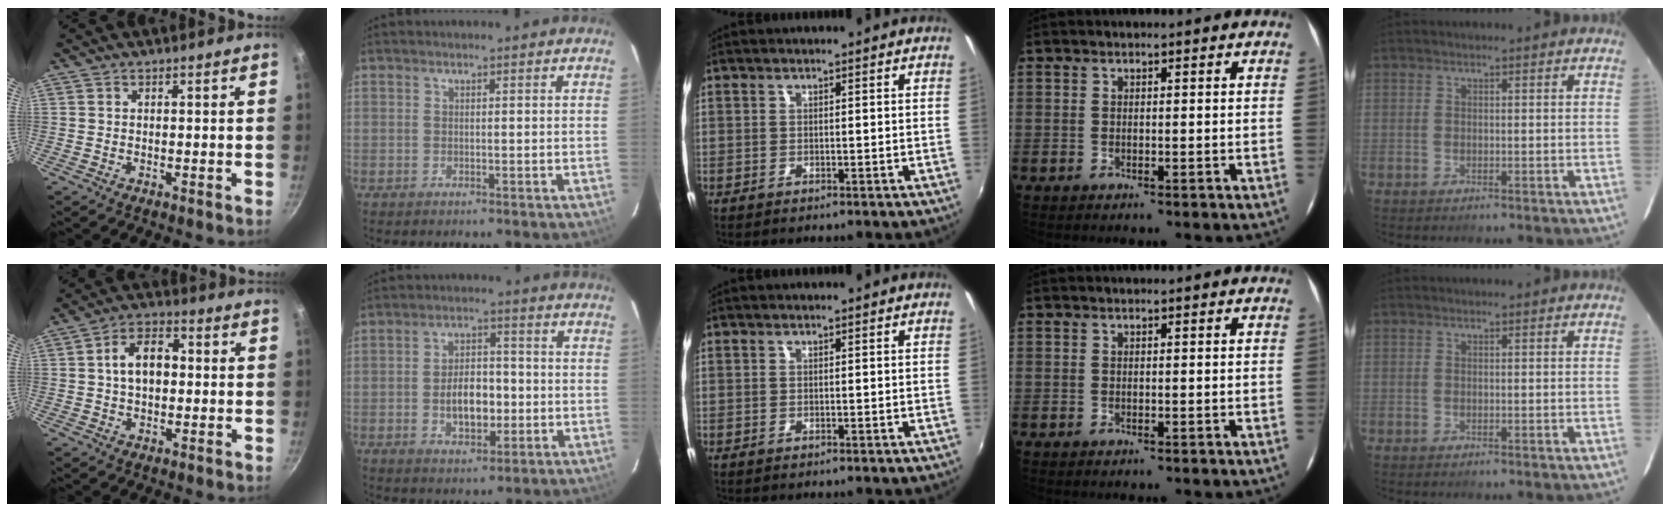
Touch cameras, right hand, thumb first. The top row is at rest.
{"thumb": {"total": 8.0, "force": [0.6, 5.2, 6.1], "torque": [-0.076, 0.021, 0.001]}, "index": {"total": 8.1, "force": [-1.6, 4.7, 6.3], "torque": [-0.120, 0.010, -0.018]}}